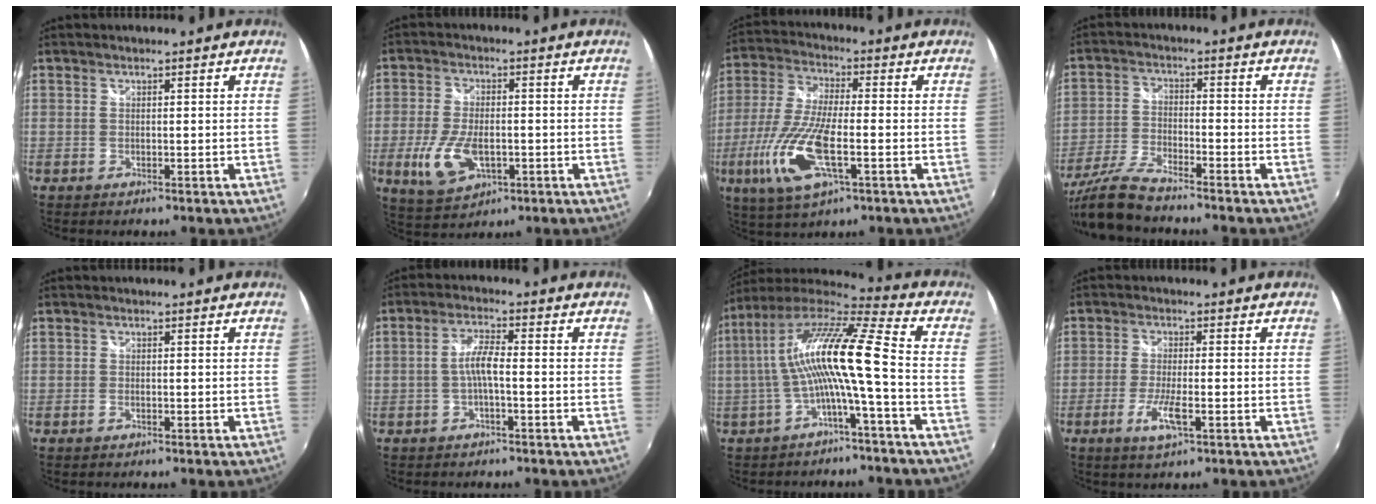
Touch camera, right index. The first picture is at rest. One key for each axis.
{"total": 10.0, "fx": -2.9, "fy": 5.3, "fz": 8.0, "tx": -0.175, "ty": -0.014, "tz": -0.047}
{"total": 15.4, "fx": -5.1, "fy": 4.8, "fz": 13.7, "tx": -0.300, "ty": -0.019, "tz": -0.100}
{"total": 8.9, "fx": -7.8, "fy": 0.7, "fz": 4.3, "tx": -0.101, "ty": -0.007, "tz": -0.157}
{"total": 0.6, "fx": -0.4, "fy": 0.4, "fz": 0.4, "tx": -0.007, "ty": -0.002, "tz": -0.008}
{"total": 4.0, "fx": -1.1, "fy": 0.5, "fz": 3.9, "tx": -0.079, "ty": 0.009, "tz": -0.022}
{"total": 13.5, "fx": -1.4, "fy": -0.2, "fz": 13.5, "tx": -0.250, "ty": 0.011, "tz": -0.025}
{"total": 5.3, "fx": -2.3, "fy": 0.8, "fz": 4.7, "tx": -0.100, "ty": -0.011, "tz": -0.045}